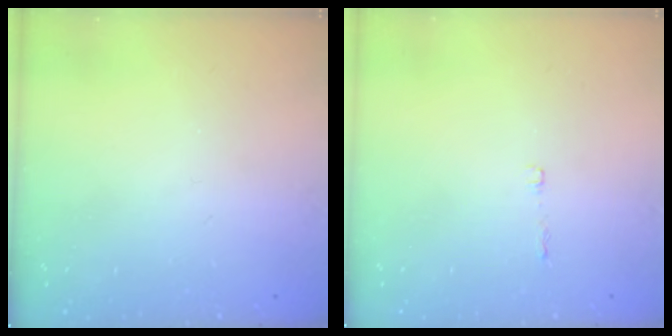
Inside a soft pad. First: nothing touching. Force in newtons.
{"total": 2.5, "press": 2.4, "slide": 0.4}